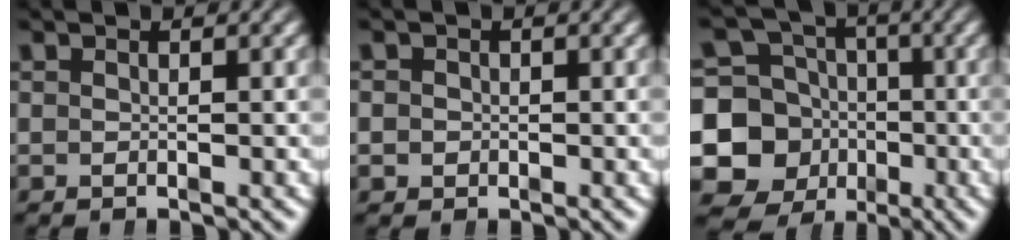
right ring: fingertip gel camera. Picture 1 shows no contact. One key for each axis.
{"total": 1.7, "fx": -0.5, "fy": 1.6, "fz": 0.1, "tx": -0.009, "ty": -0.005, "tz": -0.009}
{"total": 15.3, "fx": -3.7, "fy": 14.0, "fz": 5.2, "tx": -0.119, "ty": -0.072, "tz": -0.060}